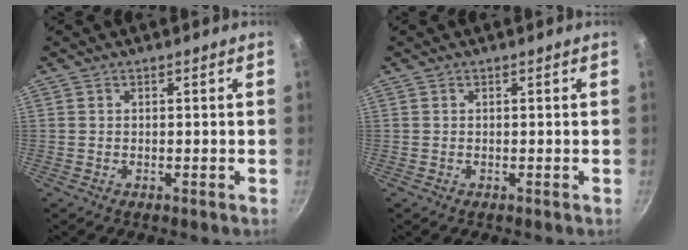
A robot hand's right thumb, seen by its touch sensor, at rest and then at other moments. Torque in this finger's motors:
{"motor_torque": [0.00, 0.00, -0.01, 0.00, 0.00]}